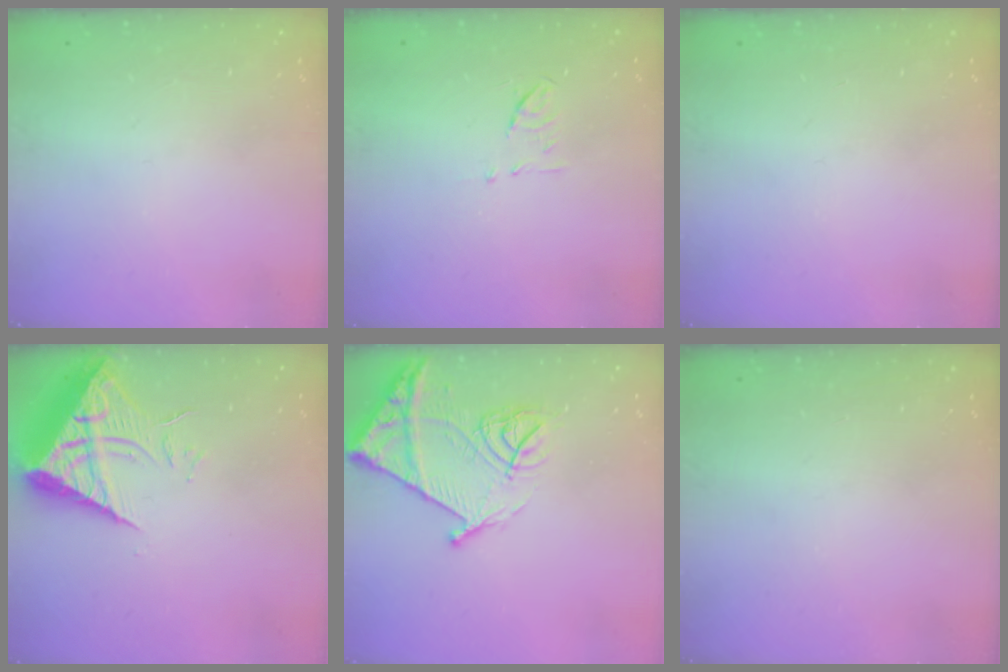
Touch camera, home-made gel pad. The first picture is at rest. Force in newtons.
{"total": 5.3, "press": 5.2, "slide": 0.8}
{"total": 0.0}
{"total": 9.7, "press": 9.6, "slide": 0.8}
{"total": 15.9, "press": 15.8, "slide": 1.6}
{"total": 0.0}